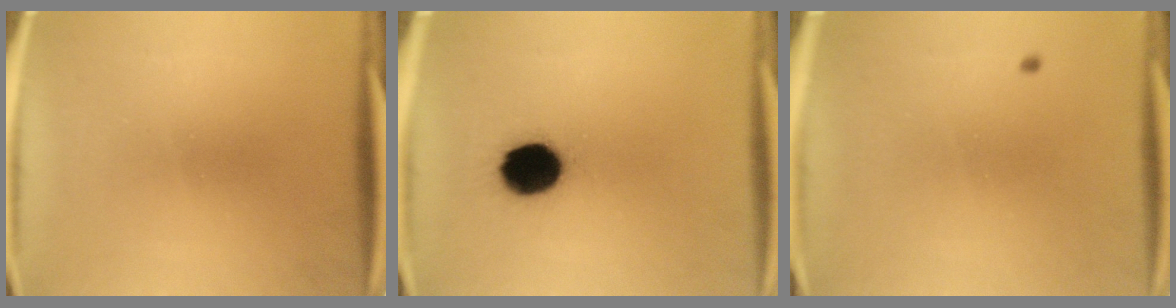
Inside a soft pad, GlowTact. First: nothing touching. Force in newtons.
{"total": 12.6}
{"total": 0.6}